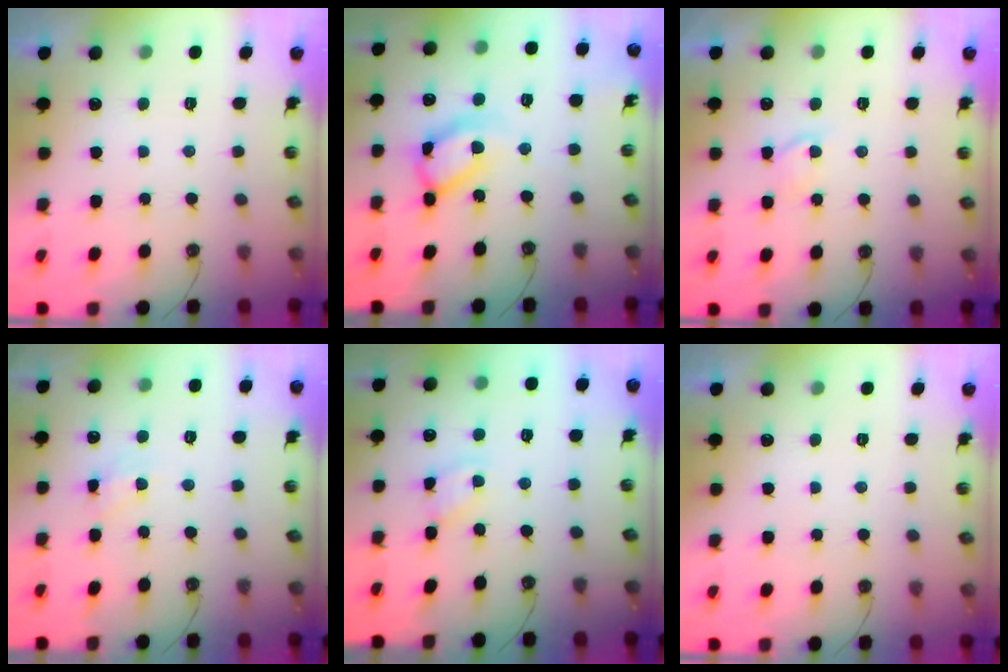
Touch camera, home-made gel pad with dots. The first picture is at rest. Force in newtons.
{"total": 13.6, "press": 13.5, "slide": 1.0}
{"total": 2.1, "press": 2.1, "slide": 0.4}
{"total": 4.9, "press": 4.9, "slide": 0.3}
{"total": 1.9, "press": 1.8, "slide": 0.3}
{"total": 0.0}